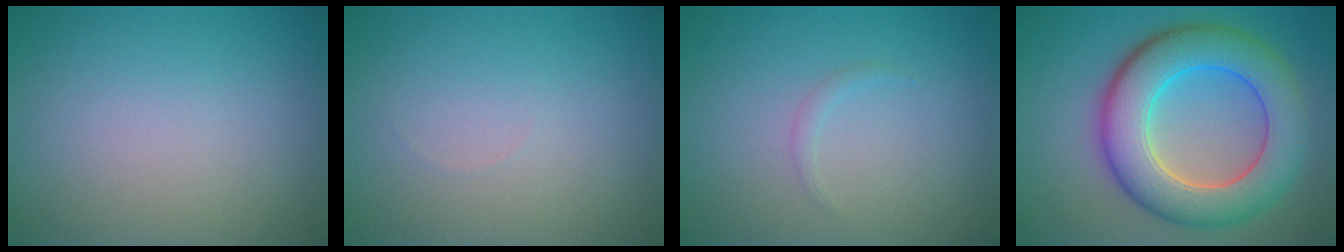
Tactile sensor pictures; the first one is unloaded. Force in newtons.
{"total": 0.0}
{"total": 0.7, "press": 0.7, "slide": 0.1}
{"total": 9.6, "press": 9.6, "slide": 0.6}